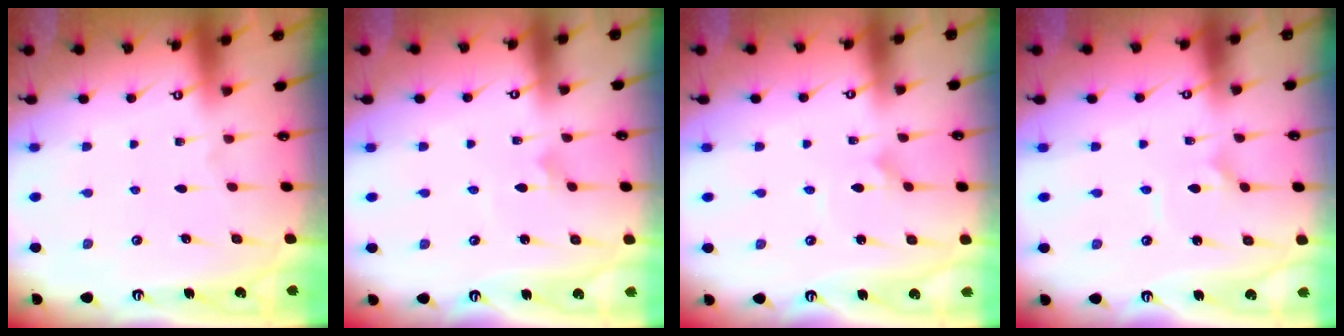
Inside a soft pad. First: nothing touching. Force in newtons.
{"total": 2.3, "press": 2.3, "slide": 0.1}
{"total": 2.3, "press": 2.3, "slide": 0.1}
{"total": 1.8, "press": 1.7, "slide": 0.5}